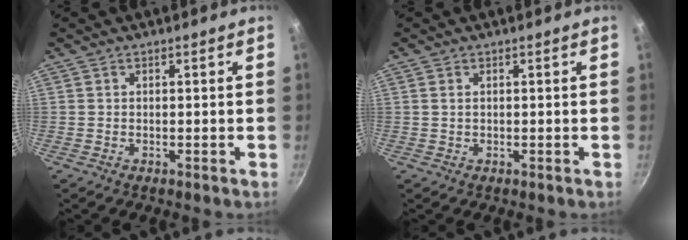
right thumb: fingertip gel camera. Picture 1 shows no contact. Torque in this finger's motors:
{"motor_torque": [-0.17, 0.27, -0.28, -0.05, -0.04]}